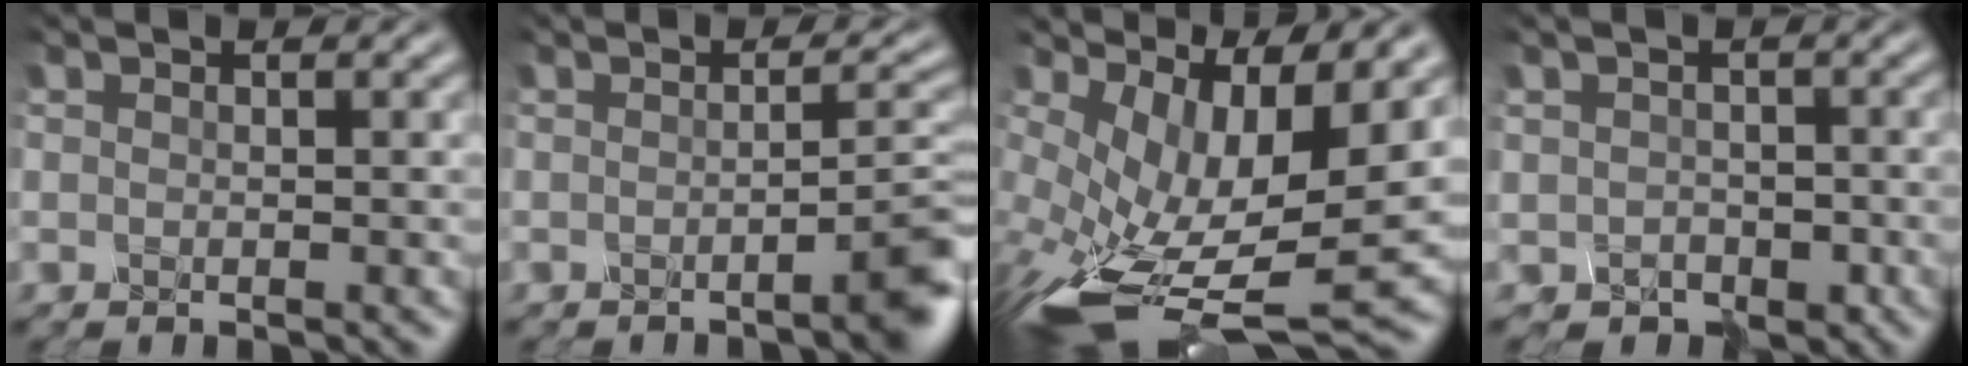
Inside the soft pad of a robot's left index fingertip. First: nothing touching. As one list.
[{"total": 4.3, "force": [-1.9, 0.7, 3.8], "torque": [-0.030, 0.014, -0.036]}, {"total": 10.1, "force": [-0.6, 4.3, 9.1], "torque": [-0.194, -0.033, 0.002]}, {"total": 2.5, "force": [-1.0, 2.3, 0.0], "torque": [0.004, -0.004, -0.019]}]